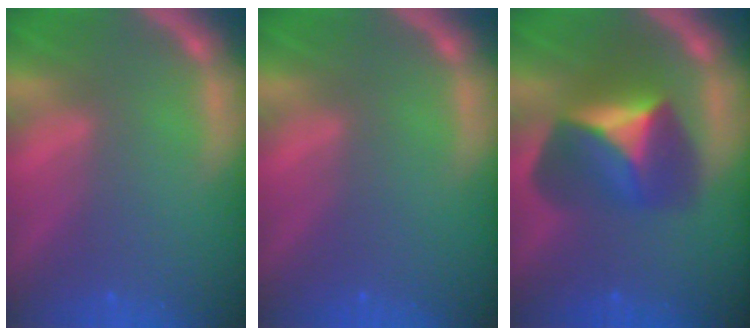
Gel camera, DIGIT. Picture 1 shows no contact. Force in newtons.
{"total": 0.0}
{"total": 6.4}